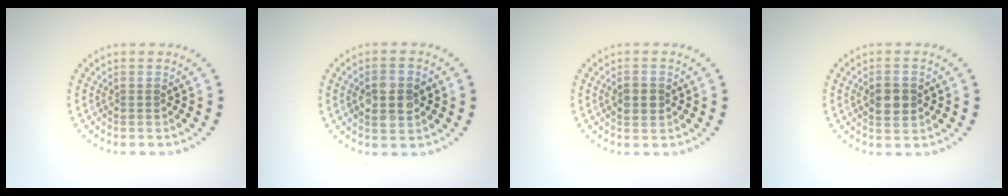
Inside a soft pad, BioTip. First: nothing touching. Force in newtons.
{"total": 4.0, "press": 4.0, "slide": 0.1}
{"total": 2.4, "press": 2.4, "slide": 0.1}
{"total": 2.9, "press": 2.9, "slide": 0.1}